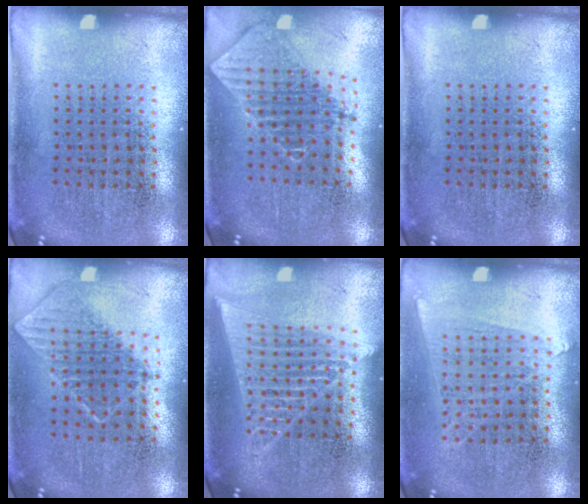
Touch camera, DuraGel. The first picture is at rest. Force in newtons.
{"total": 2.0, "press": 1.6, "slide": 1.2}
{"total": 0.0}
{"total": 0.7, "press": 0.7, "slide": 0.1}
{"total": 1.8, "press": 1.6, "slide": 0.9}
{"total": 0.7, "press": 0.6, "slide": 0.4}